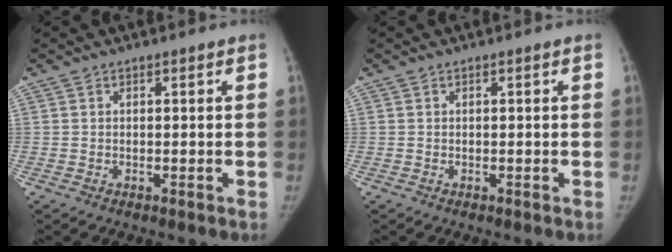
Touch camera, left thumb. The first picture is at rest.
{"total": 0.0}